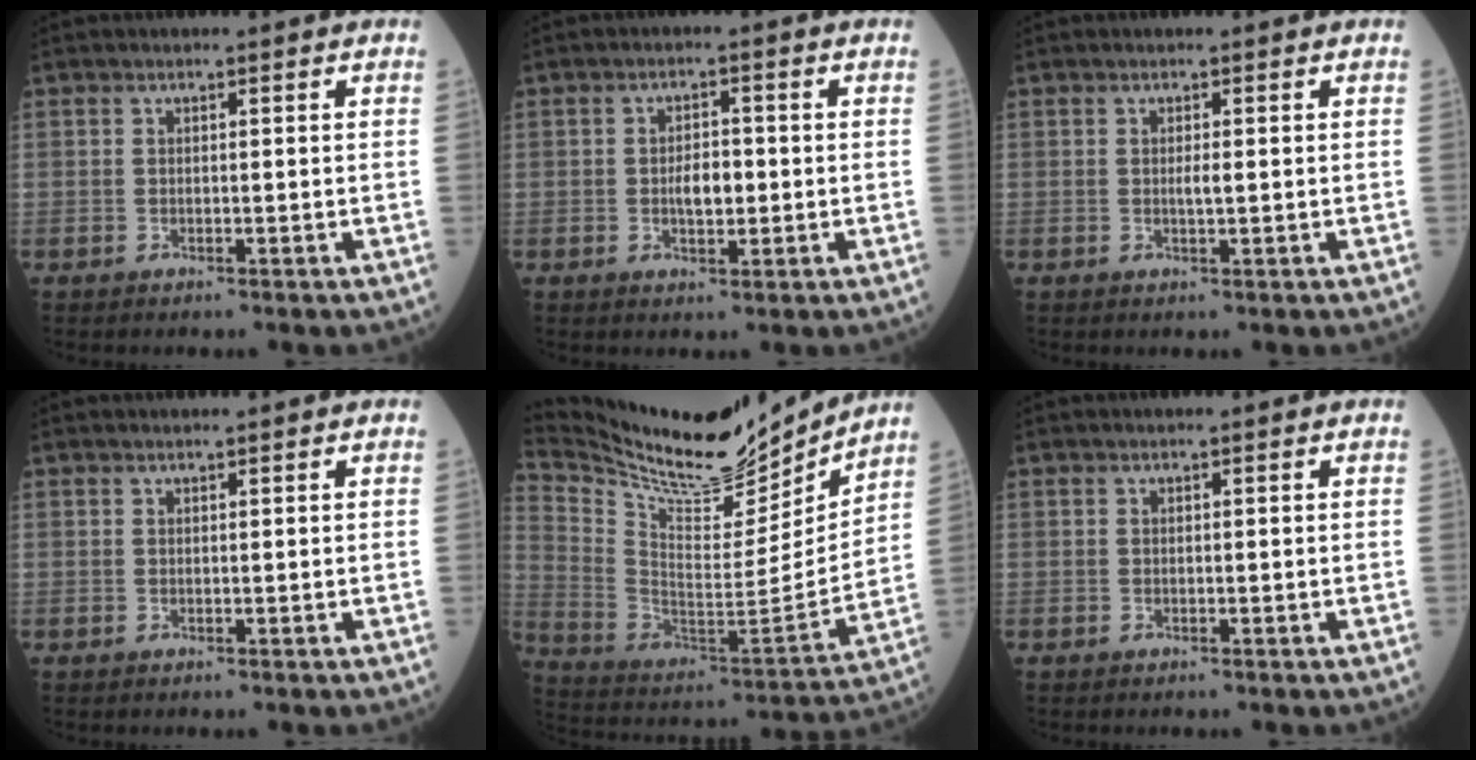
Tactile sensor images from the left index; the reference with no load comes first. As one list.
[{"total": 3.4, "force": [-0.2, 1.5, 3.0], "torque": [-0.054, 0.002, -0.004]}, {"total": 1.0, "force": [0.2, 0.0, 1.0], "torque": [-0.023, -0.002, 0.004]}, {"total": 0.8, "force": [0.8, -0.1, 0.2], "torque": [-0.008, 0.004, 0.016]}, {"total": 21.7, "force": [20.2, 3.7, 7.0], "torque": [-0.146, -0.042, 0.331]}, {"total": 0.0}]